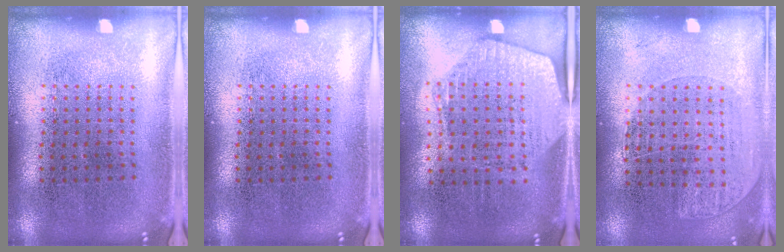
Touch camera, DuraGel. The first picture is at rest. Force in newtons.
{"total": 0.0}
{"total": 1.8, "press": 1.6, "slide": 0.8}
{"total": 1.1, "press": 1.0, "slide": 0.6}